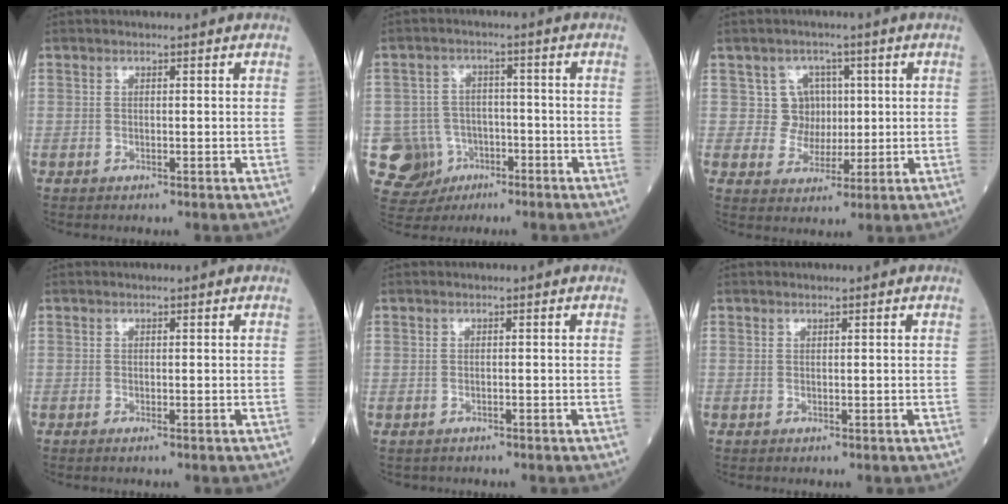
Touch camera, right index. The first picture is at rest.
{"total": 8.4, "force": [-3.0, 7.8, 1.0], "torque": [-0.030, 0.008, -0.038]}
{"total": 4.9, "force": [1.1, 4.8, 0.3], "torque": [0.005, 0.010, 0.018]}
{"total": 0.0}
{"total": 1.1, "force": [-0.7, 0.8, -0.2], "torque": [-0.009, 0.003, -0.012]}
{"total": 0.0}